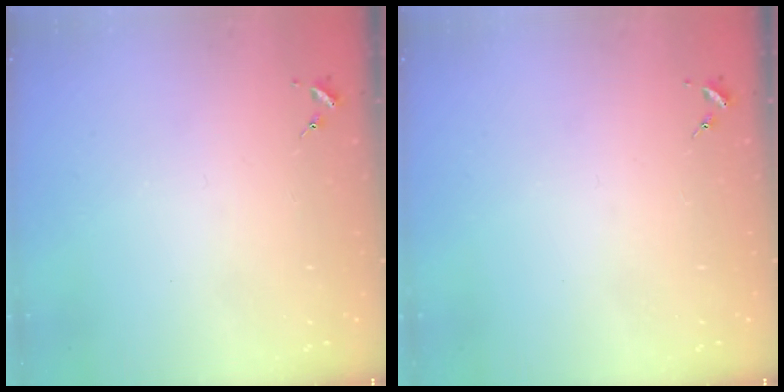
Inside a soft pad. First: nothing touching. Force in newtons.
{"total": 0.0}